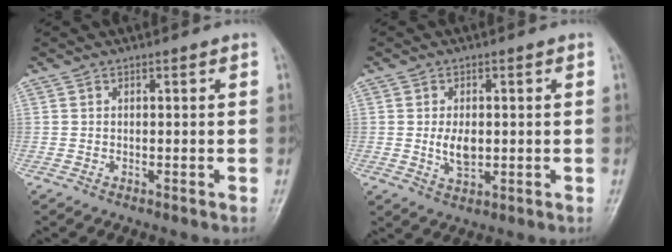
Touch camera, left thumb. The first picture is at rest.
{"total": 4.6, "force": [0.0, 2.8, 3.7], "torque": [-0.062, -0.007, 0.005]}